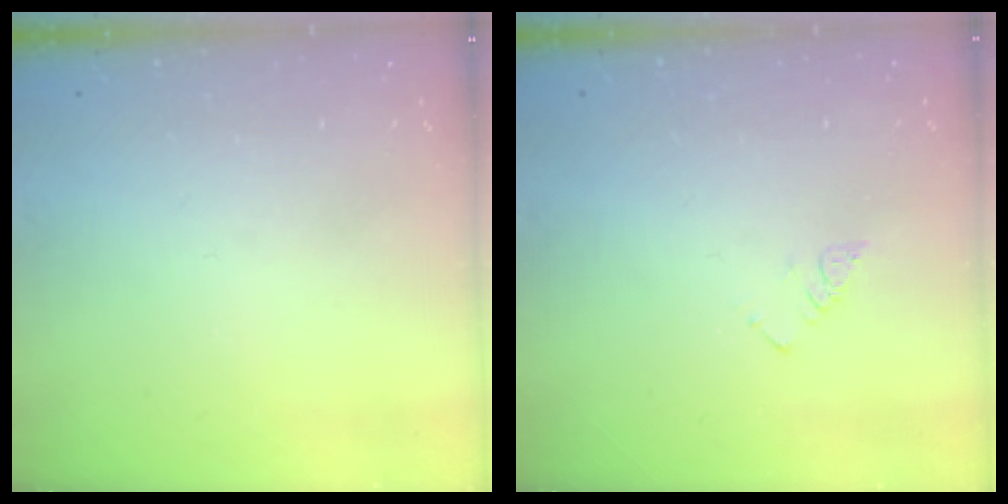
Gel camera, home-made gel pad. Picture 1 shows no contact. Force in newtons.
{"total": 3.0, "press": 2.9, "slide": 0.4}